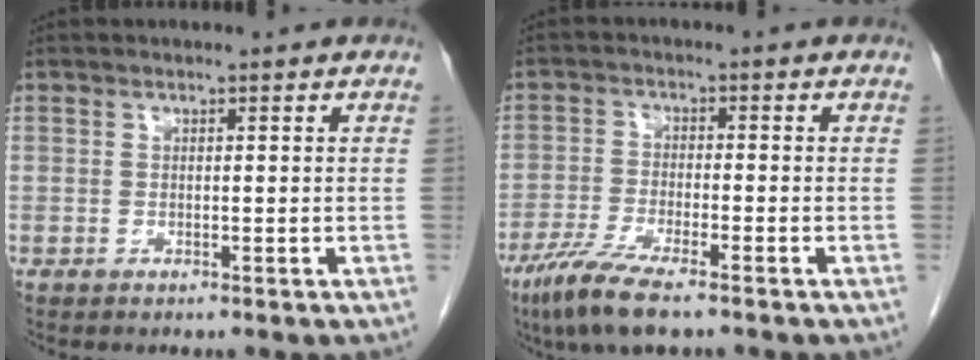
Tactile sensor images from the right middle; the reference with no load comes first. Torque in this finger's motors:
{"motor_torque": [1.32, -0.82, 0.15, 0.11]}